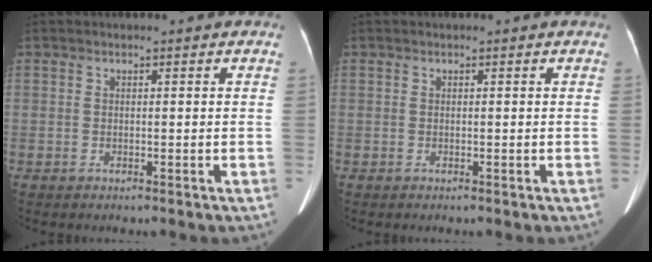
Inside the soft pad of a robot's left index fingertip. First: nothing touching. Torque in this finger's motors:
{"motor_torque": [0.00, 0.00, 0.00, 0.00]}